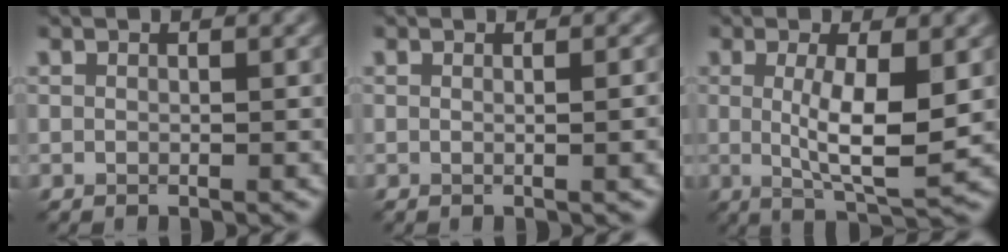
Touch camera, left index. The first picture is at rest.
{"total": 2.7, "force": [0.0, 1.0, 2.5], "torque": [-0.016, 0.004, -0.004]}
{"total": 5.8, "force": [0.3, 1.3, 5.7], "torque": [-0.100, -0.010, 0.008]}